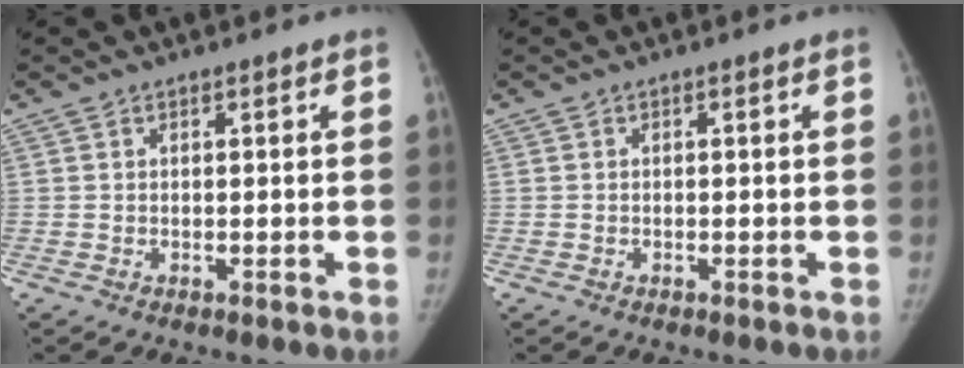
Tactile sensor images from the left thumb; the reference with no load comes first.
{"total": 0.0}